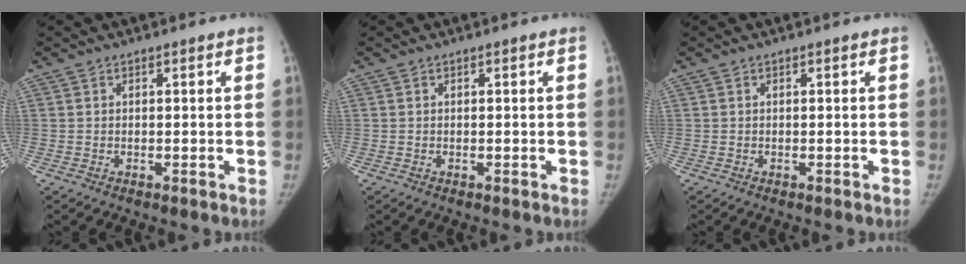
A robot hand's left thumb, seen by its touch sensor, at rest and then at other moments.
{"total": 0.0}
{"total": 0.0}